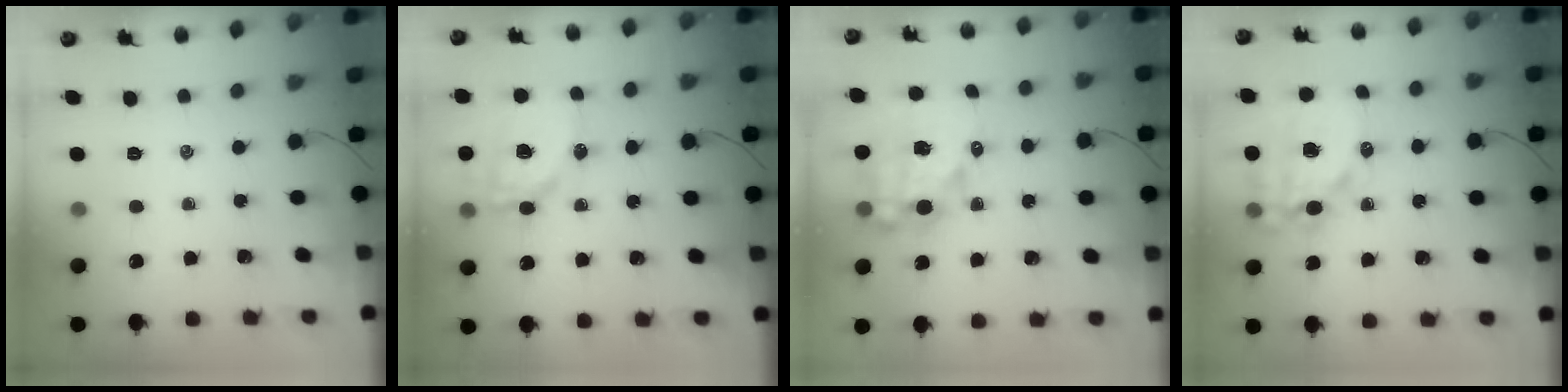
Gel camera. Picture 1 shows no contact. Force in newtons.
{"total": 15.5, "press": 15.1, "slide": 3.5}
{"total": 13.3, "press": 12.9, "slide": 3.3}
{"total": 15.1, "press": 14.8, "slide": 3.1}